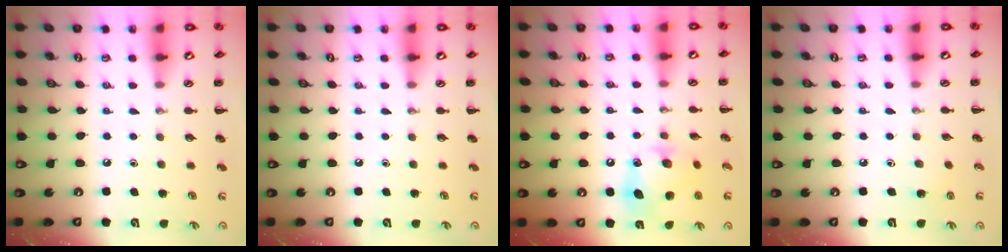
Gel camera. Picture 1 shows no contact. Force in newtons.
{"total": 0.0}
{"total": 11.8, "press": 11.7, "slide": 1.7}
{"total": 3.0, "press": 2.8, "slide": 1.0}